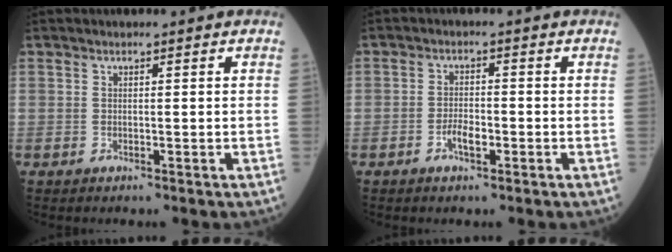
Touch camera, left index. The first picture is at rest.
{"total": 2.5, "force": [-1.2, 0.9, 2.0], "torque": [-0.038, 0.002, -0.022]}